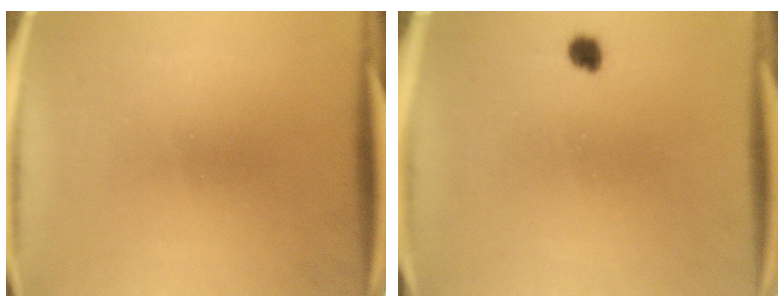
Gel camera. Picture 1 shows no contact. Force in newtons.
{"total": 1.8}